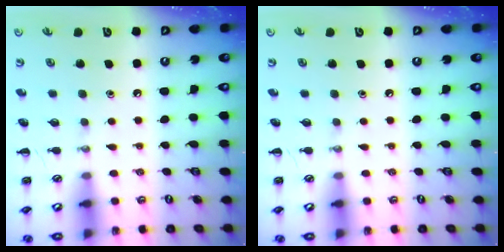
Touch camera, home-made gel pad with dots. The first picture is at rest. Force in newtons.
{"total": 0.0}